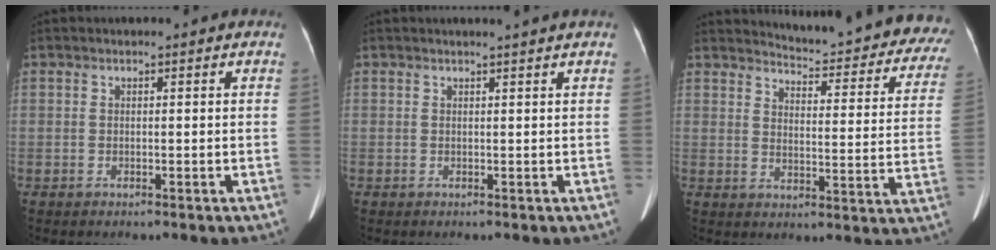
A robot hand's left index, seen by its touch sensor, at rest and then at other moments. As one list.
[{"total": 1.4, "force": [1.2, -0.4, 0.5], "torque": [-0.009, 0.003, 0.018]}, {"total": 23.3, "force": [21.9, 3.6, 7.2], "torque": [-0.077, -0.097, 0.240]}]